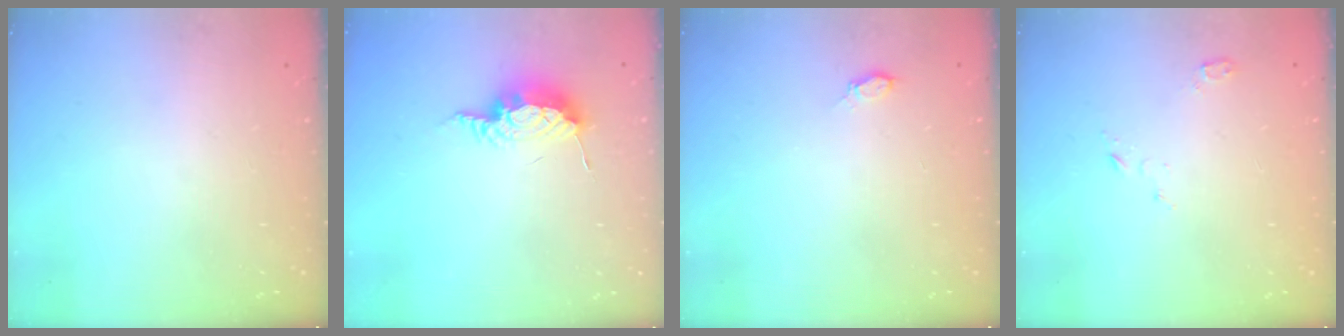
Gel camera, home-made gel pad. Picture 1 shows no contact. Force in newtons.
{"total": 8.9, "press": 8.9, "slide": 1.0}
{"total": 3.1, "press": 2.7, "slide": 1.5}
{"total": 3.4, "press": 3.4, "slide": 0.4}